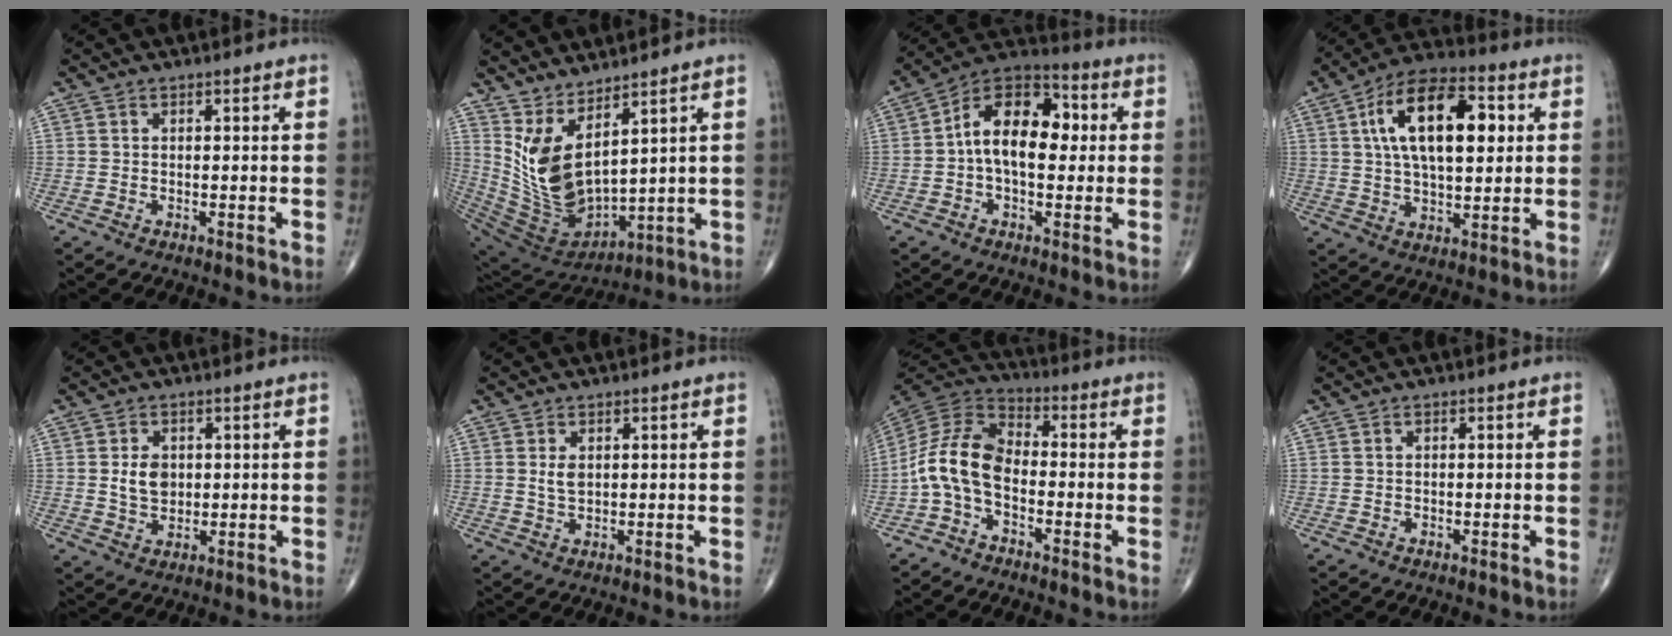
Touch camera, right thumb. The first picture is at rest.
{"total": 13.5, "force": [6.5, 5.2, 10.6], "torque": [-0.190, -0.066, 0.155]}
{"total": 14.3, "force": [1.1, 8.5, 11.4], "torque": [-0.162, 0.035, 0.002]}
{"total": 18.6, "force": [4.5, 9.1, 15.6], "torque": [-0.243, 0.009, 0.070]}
{"total": 5.1, "force": [0.7, 3.7, 3.4], "torque": [-0.045, -0.007, 0.016]}
{"total": 2.5, "force": [0.6, 1.5, 2.0], "torque": [-0.032, -0.006, 0.015]}
{"total": 10.7, "force": [-2.9, 6.3, 8.2], "torque": [-0.158, 0.049, -0.072]}
{"total": 0.0}